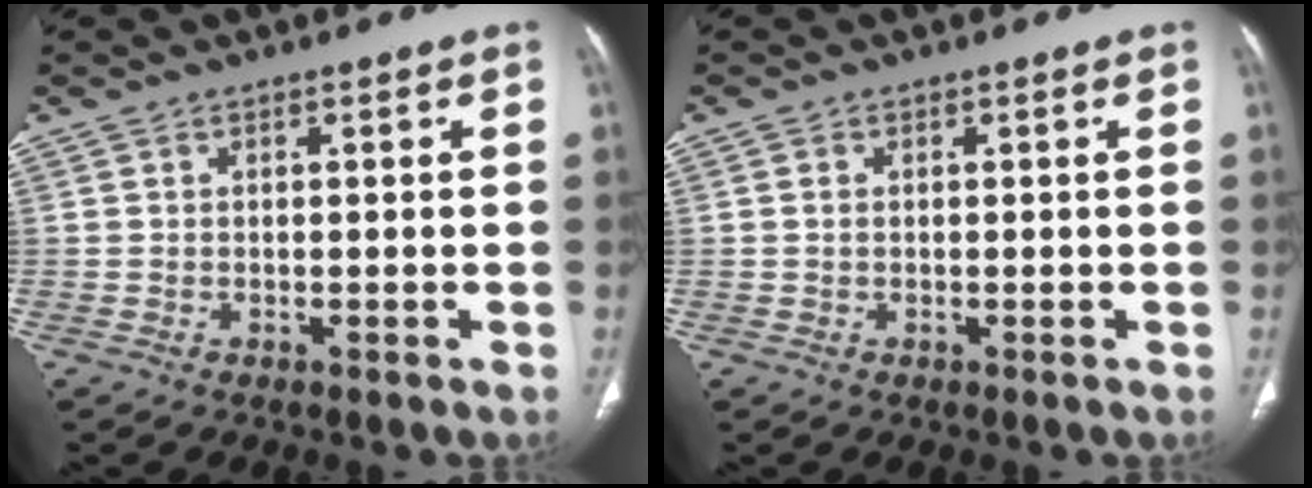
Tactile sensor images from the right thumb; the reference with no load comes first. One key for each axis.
{"total": 0.6, "fx": 0.0, "fy": 0.4, "fz": 0.4, "tx": -0.010, "ty": 0.002, "tz": 0.002}